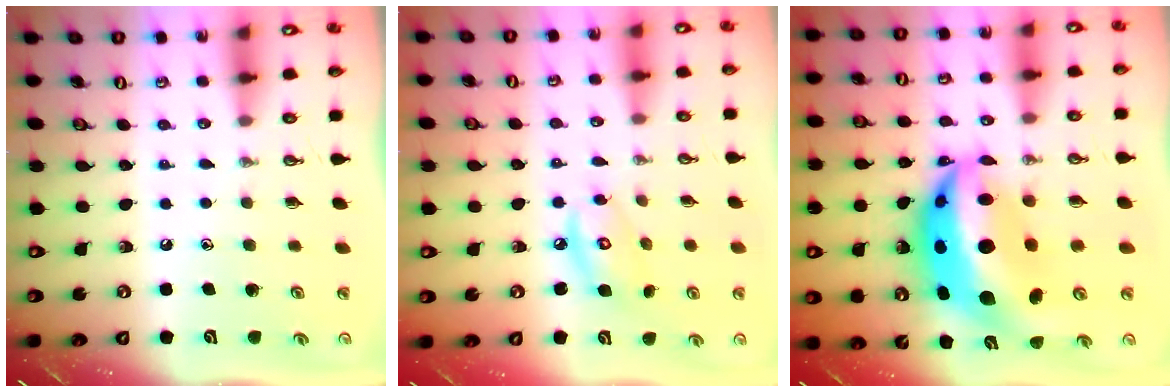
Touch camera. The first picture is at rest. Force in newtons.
{"total": 7.7, "press": 7.7, "slide": 0.5}
{"total": 19.4, "press": 19.4, "slide": 1.6}